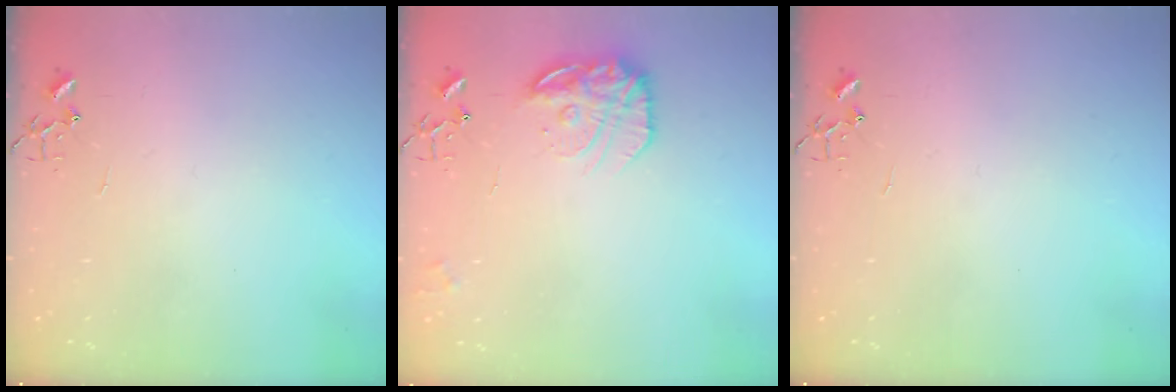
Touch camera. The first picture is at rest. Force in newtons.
{"total": 16.0, "press": 15.9, "slide": 1.3}
{"total": 0.0}